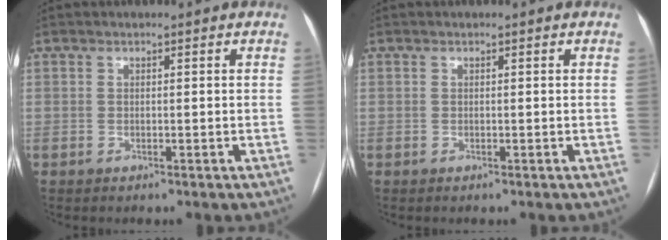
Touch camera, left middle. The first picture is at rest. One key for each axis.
{"total": 0.0}